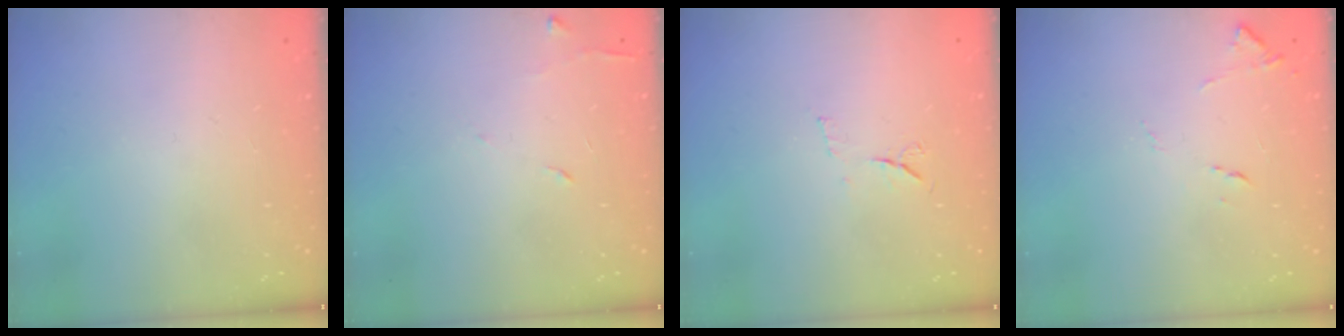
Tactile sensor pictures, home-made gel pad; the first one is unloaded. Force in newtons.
{"total": 5.8, "press": 5.7, "slide": 0.6}
{"total": 6.2, "press": 6.2, "slide": 0.9}
{"total": 8.2, "press": 8.2, "slide": 0.6}